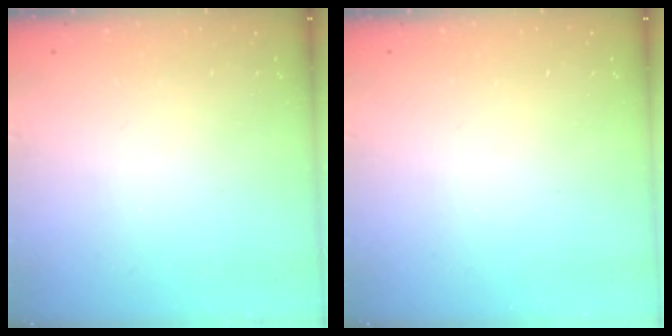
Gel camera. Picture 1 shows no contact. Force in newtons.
{"total": 0.0}